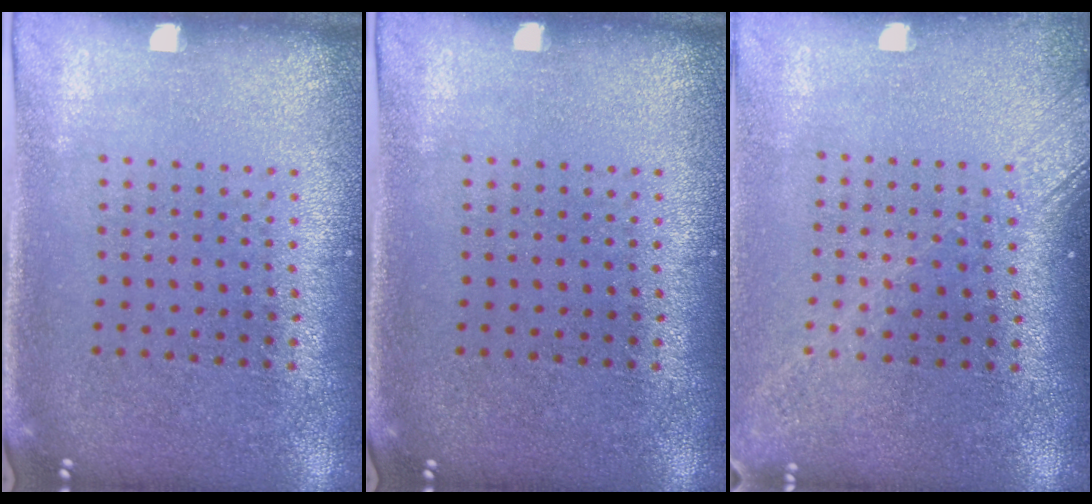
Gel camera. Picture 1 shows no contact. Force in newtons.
{"total": 0.0}
{"total": 2.1, "press": 1.6, "slide": 1.4}